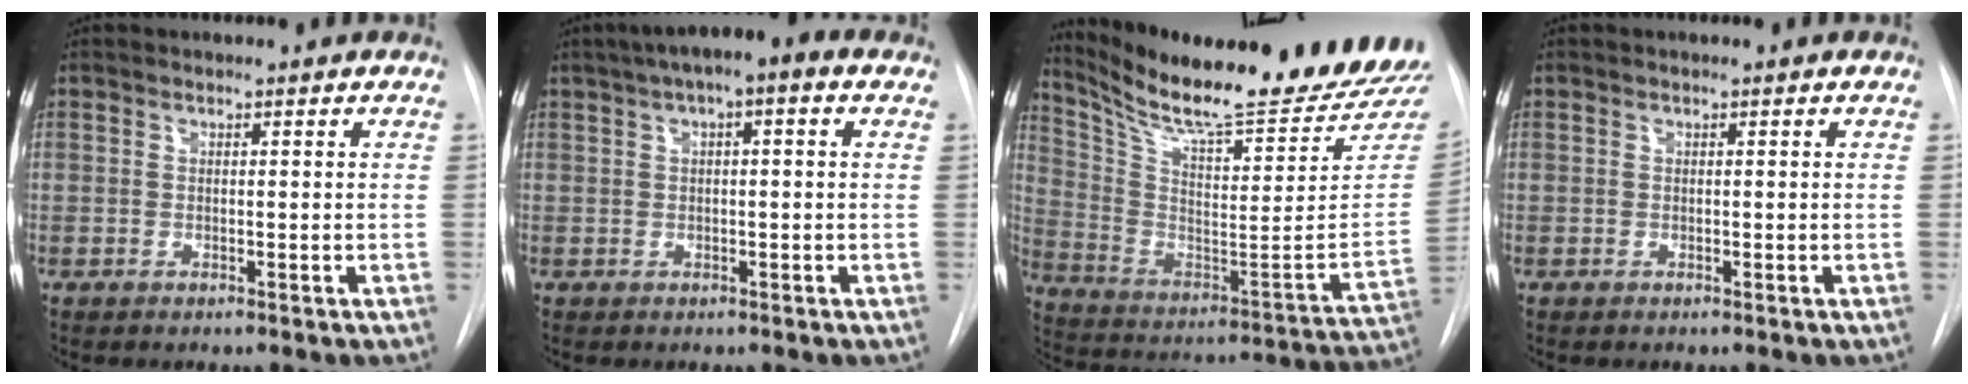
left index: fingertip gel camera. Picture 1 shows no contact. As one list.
[{"total": 6.9, "force": [2.8, 1.7, 6.0], "torque": [-0.097, 0.034, 0.036]}, {"total": 25.7, "force": [23.3, 0.3, 11.0], "torque": [-0.190, -0.113, 0.335]}, {"total": 0.0}]